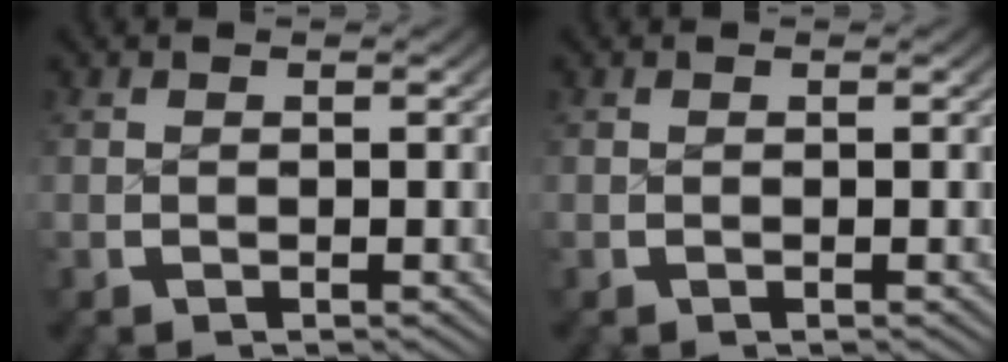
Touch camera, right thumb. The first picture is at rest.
{"total": 0.0}